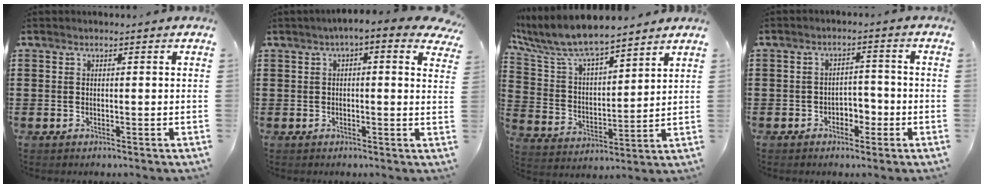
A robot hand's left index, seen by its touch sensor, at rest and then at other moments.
{"total": 2.7, "force": [1.4, 0.4, 2.2], "torque": [-0.047, -0.001, 0.022]}
{"total": 8.1, "force": [7.2, 1.9, 3.2], "torque": [-0.097, -0.039, 0.124]}
{"total": 3.0, "force": [-1.9, 1.9, 1.2], "torque": [-0.028, 0.007, -0.043]}